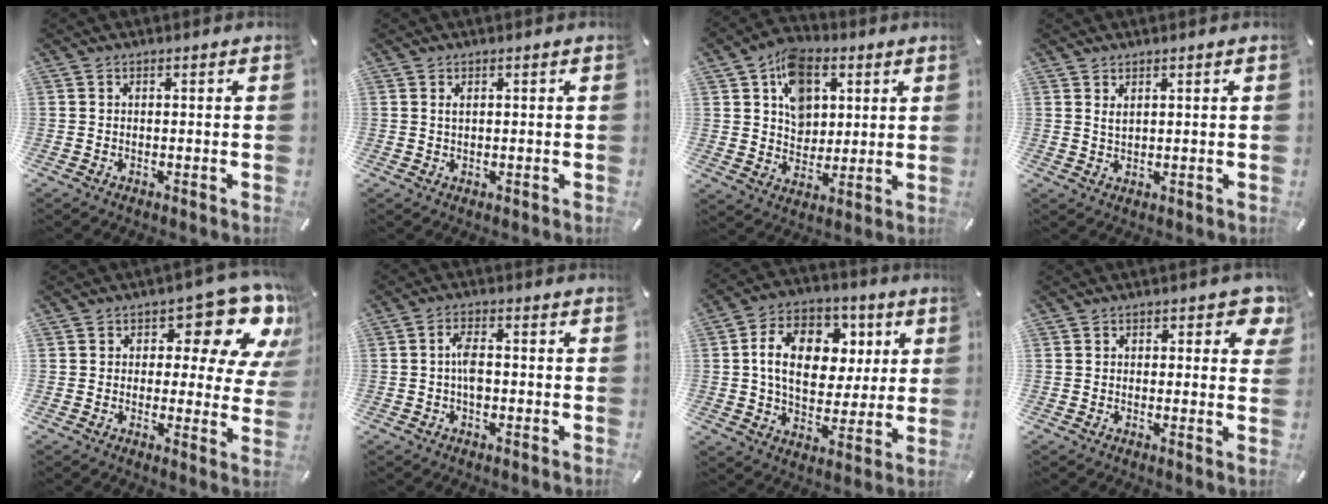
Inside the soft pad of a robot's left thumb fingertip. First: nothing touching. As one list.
[{"total": 1.1, "force": [0.4, 0.5, 0.9], "torque": [-0.018, 0.000, 0.007]}, {"total": 11.7, "force": [5.0, 9.1, 5.4], "torque": [-0.084, -0.016, 0.094]}, {"total": 1.9, "force": [1.2, 0.8, 1.1], "torque": [-0.025, -0.001, 0.022]}, {"total": 13.5, "force": [7.5, 7.0, 8.8], "torque": [-0.116, -0.052, 0.126]}, {"total": 4.2, "force": [-0.5, 2.1, 3.6], "torque": [-0.075, 0.005, -0.011]}, {"total": 16.5, "force": [3.6, 12.0, 10.7], "torque": [-0.172, 0.010, 0.067]}, {"total": 4.4, "force": [1.8, 2.9, 2.8], "torque": [-0.018, -0.005, 0.025]}]